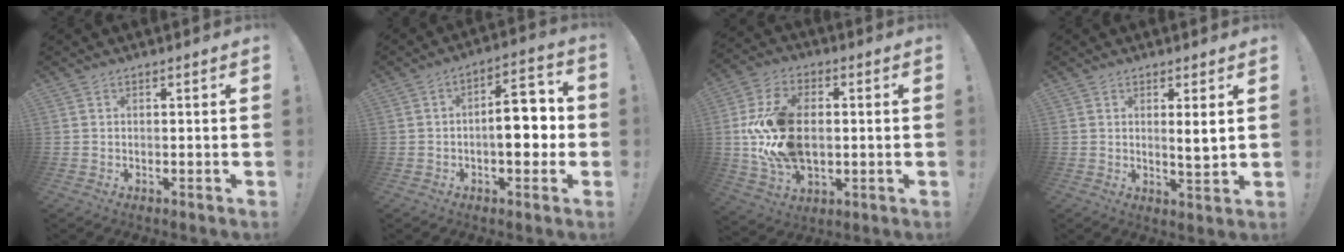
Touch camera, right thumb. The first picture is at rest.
{"total": 12.4, "force": [-1.1, 6.1, 10.8], "torque": [-0.140, 0.018, -0.020]}
{"total": 19.6, "force": [-0.1, 13.1, 14.6], "torque": [-0.264, 0.009, 0.004]}
{"total": 4.2, "force": [1.5, 0.3, 3.9], "torque": [-0.048, -0.024, 0.018]}